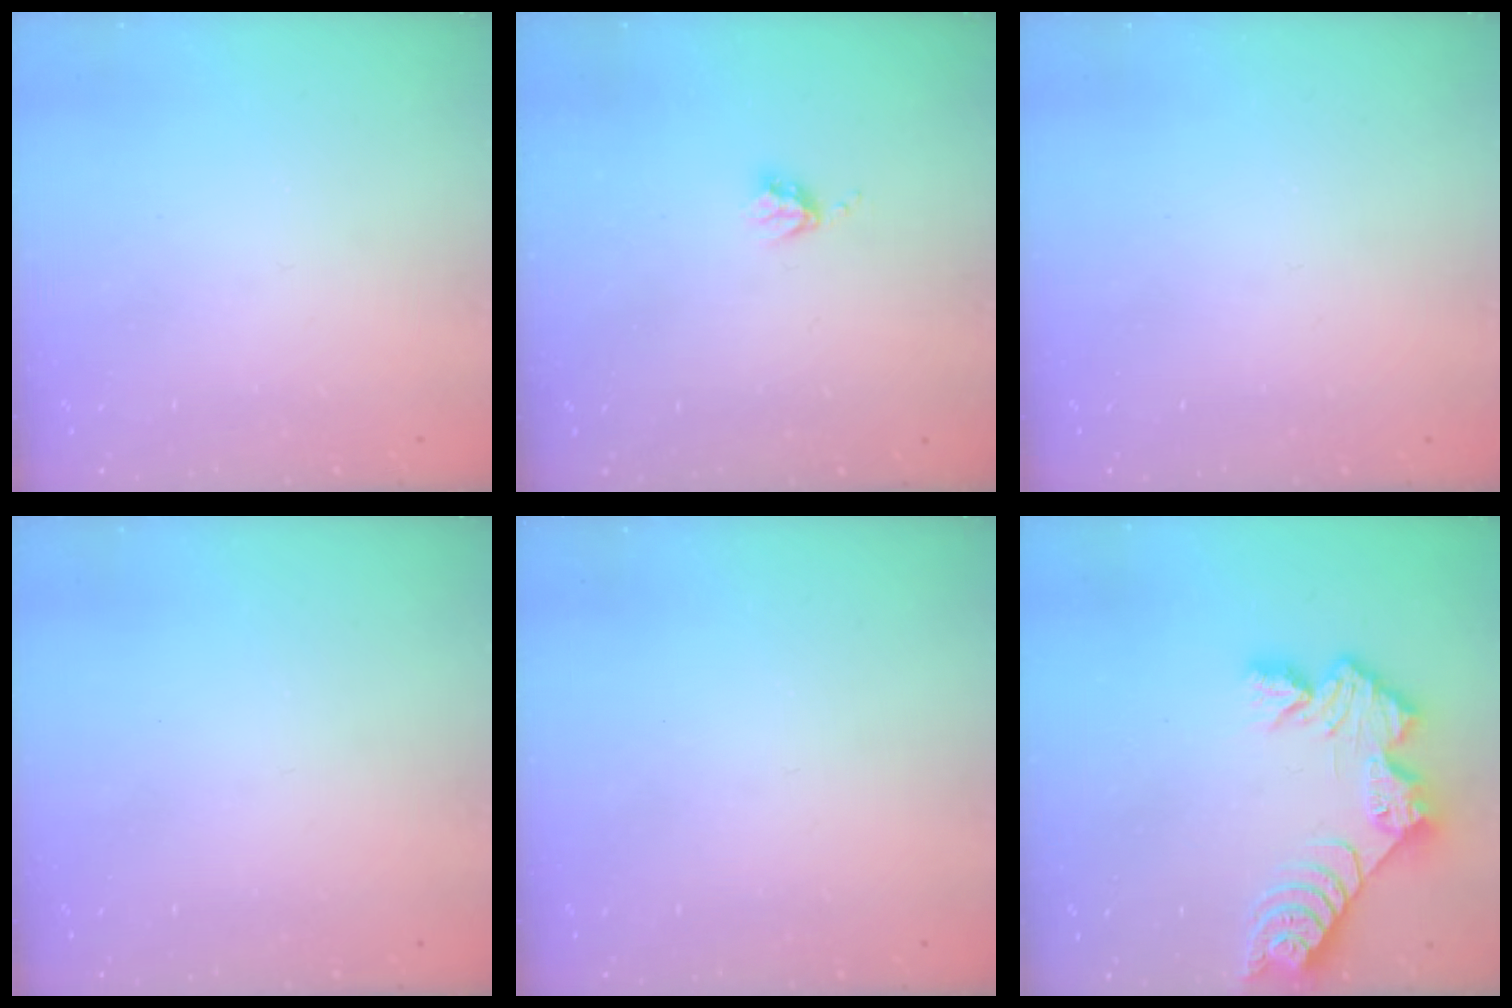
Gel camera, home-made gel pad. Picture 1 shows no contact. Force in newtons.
{"total": 3.8, "press": 3.8, "slide": 0.4}
{"total": 0.0}
{"total": 0.0}
{"total": 0.0}
{"total": 10.9, "press": 10.9, "slide": 0.8}